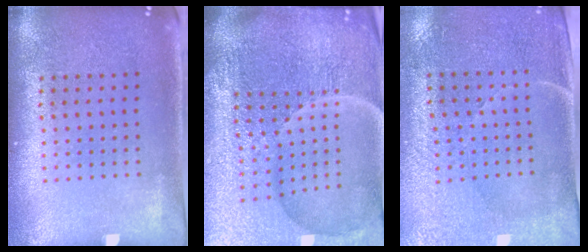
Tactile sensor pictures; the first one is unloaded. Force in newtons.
{"total": 7.2, "press": 6.3, "slide": 3.4}
{"total": 3.2, "press": 2.9, "slide": 1.3}